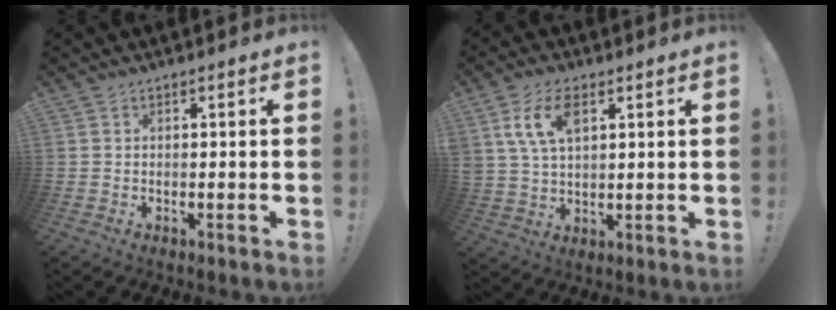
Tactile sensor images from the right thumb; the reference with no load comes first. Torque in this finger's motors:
{"motor_torque": [1.38, 1.48, 1.20, 0.37, 0.14]}